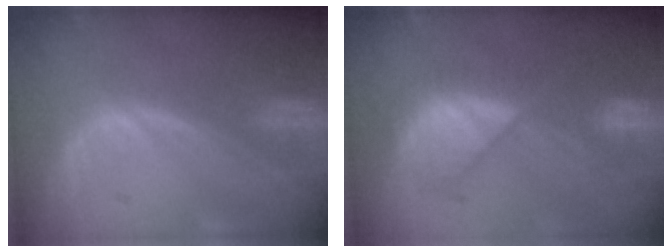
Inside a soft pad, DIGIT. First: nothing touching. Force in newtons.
{"total": 8.1, "press": 8.1, "slide": 0.0}